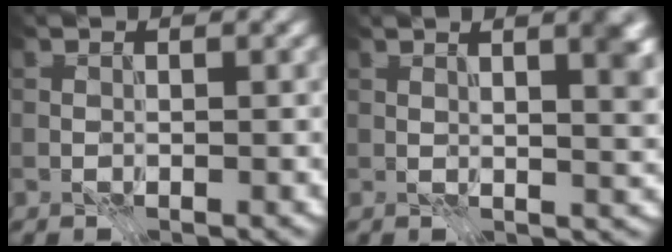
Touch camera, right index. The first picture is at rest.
{"total": 3.9, "force": [1.8, 0.8, 3.4], "torque": [-0.038, 0.002, 0.029]}